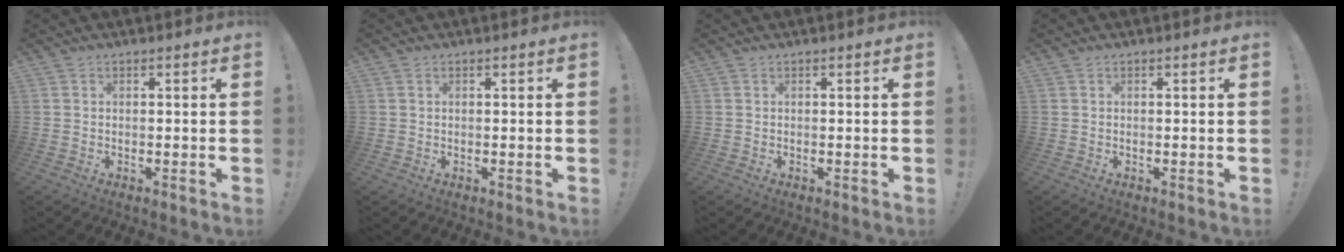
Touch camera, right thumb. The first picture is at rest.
{"total": 0.0}
{"total": 0.0}
{"total": 0.0}